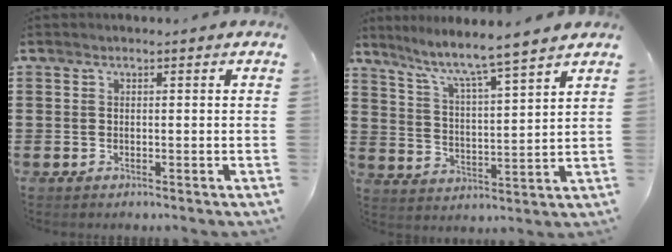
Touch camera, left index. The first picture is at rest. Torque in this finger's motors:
{"motor_torque": [1.11, 1.03, 0.77, 0.19]}